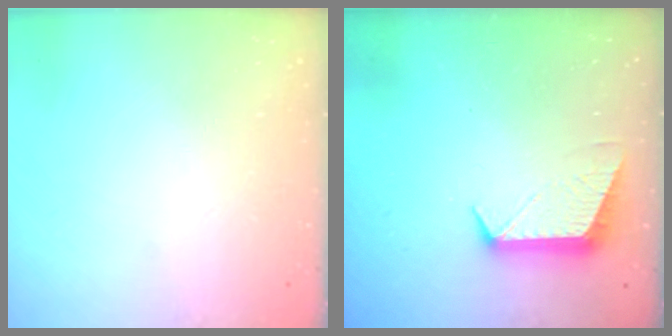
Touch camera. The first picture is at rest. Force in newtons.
{"total": 10.1, "press": 10.1, "slide": 0.5}